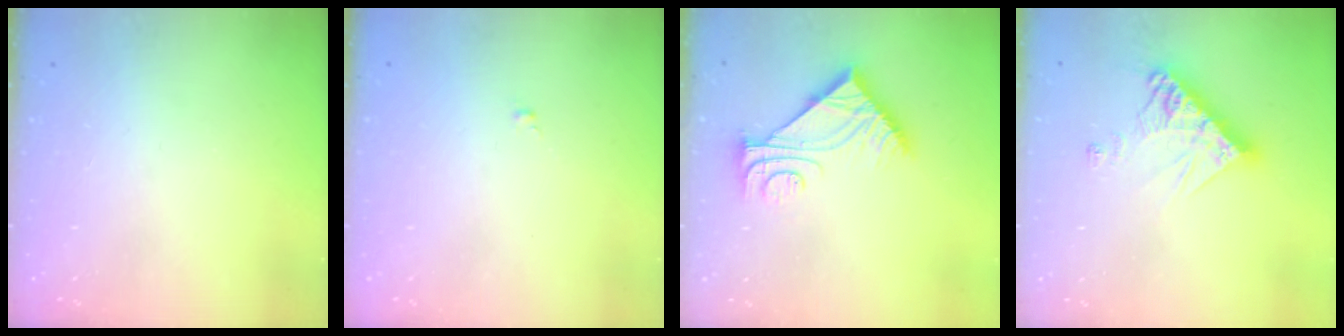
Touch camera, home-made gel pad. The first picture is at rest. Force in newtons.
{"total": 0.0}
{"total": 8.9, "press": 8.9, "slide": 0.2}
{"total": 13.1, "press": 13.0, "slide": 1.2}